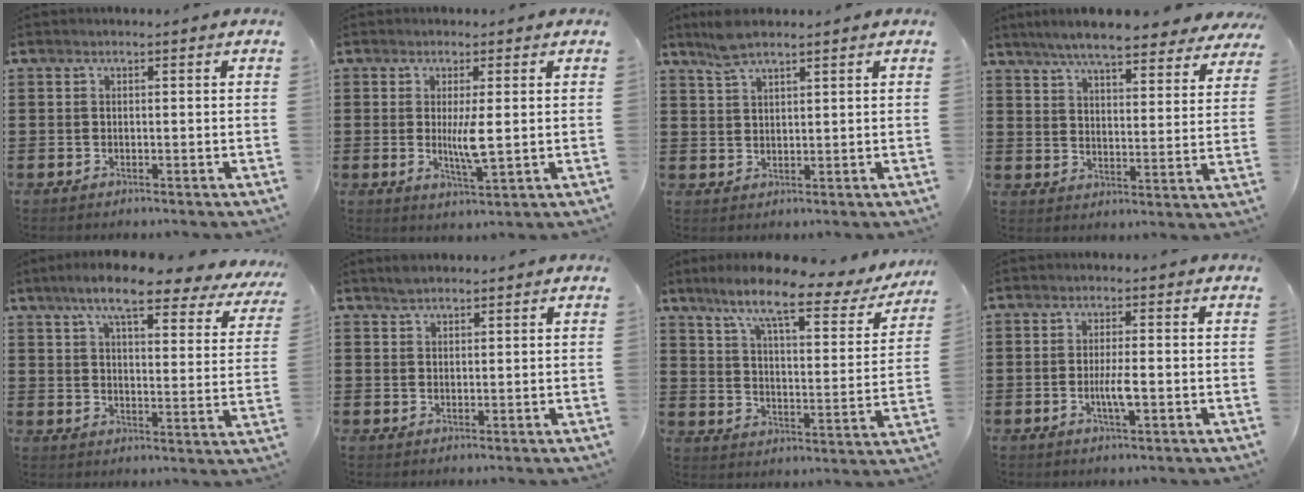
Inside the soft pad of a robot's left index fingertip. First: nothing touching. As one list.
[{"total": 4.5, "force": [0.2, 0.5, 4.5], "torque": [-0.082, -0.003, 0.002]}, {"total": 4.0, "force": [3.2, 0.8, 2.3], "torque": [-0.051, 0.000, 0.059]}, {"total": 7.3, "force": [6.6, 0.3, 2.9], "torque": [-0.082, -0.026, 0.118]}, {"total": 9.6, "force": [7.6, 1.3, 5.7], "torque": [-0.120, -0.031, 0.128]}, {"total": 1.9, "force": [1.7, 0.6, 0.4], "torque": [-0.011, 0.001, 0.034]}, {"total": 10.3, "force": [8.0, 1.1, 6.4], "torque": [-0.145, -0.045, 0.127]}, {"total": 3.5, "force": [-0.8, 0.5, 3.4], "torque": [-0.067, -0.004, -0.017]}]